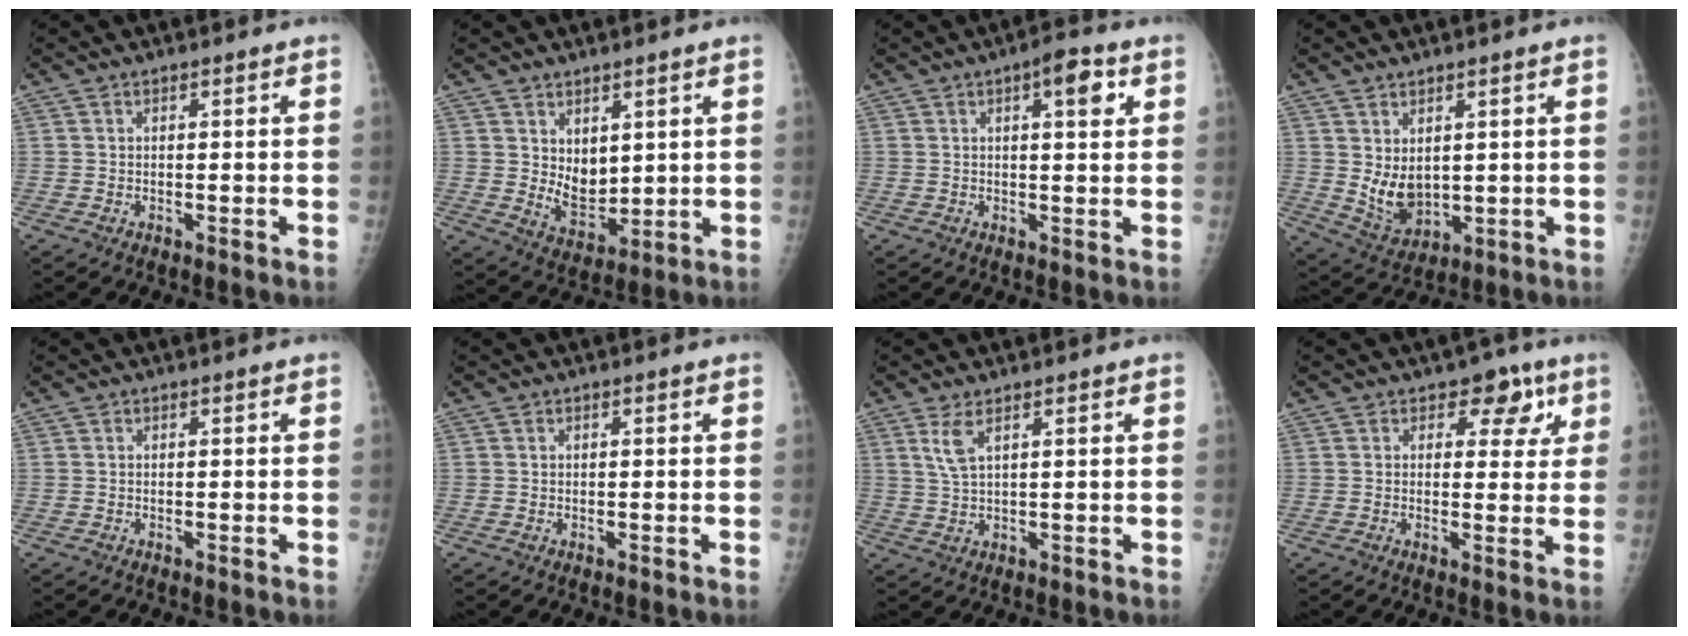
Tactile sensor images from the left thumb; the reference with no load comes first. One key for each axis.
{"total": 6.7, "fx": 2.3, "fy": 4.4, "fz": 4.4, "tx": -0.053, "ty": -0.029, "tz": 0.058}
{"total": 5.7, "fx": 2.4, "fy": 1.8, "fz": 4.8, "tx": -0.057, "ty": -0.005, "tz": 0.029}
{"total": 7.1, "fx": 1.5, "fy": 4.7, "fz": 5.2, "tx": -0.073, "ty": -0.024, "tz": 0.050}
{"total": 0.0}
{"total": 0.0}
{"total": 3.6, "fx": 1.9, "fy": 0.9, "fz": 3.0, "tx": -0.069, "ty": -0.009, "tz": 0.047}
{"total": 6.4, "fx": 3.2, "fy": 4.2, "fz": 3.7, "tx": -0.003, "ty": -0.008, "tz": 0.034}